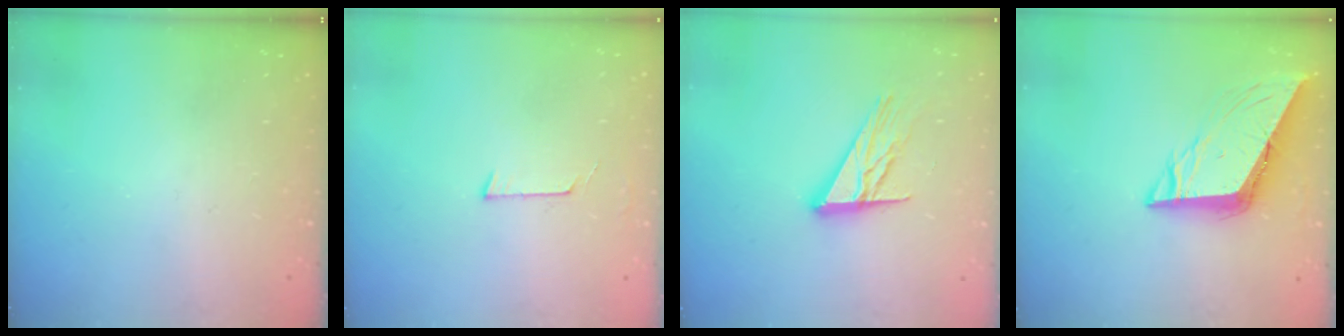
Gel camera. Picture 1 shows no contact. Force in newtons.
{"total": 4.2, "press": 4.2, "slide": 0.4}
{"total": 12.7, "press": 12.6, "slide": 1.1}
{"total": 9.3, "press": 9.3, "slide": 1.0}